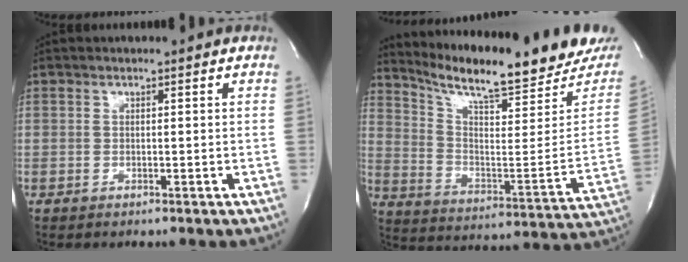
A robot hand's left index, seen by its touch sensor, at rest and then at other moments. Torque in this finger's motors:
{"motor_torque": [0.08, -0.08, 0.36, 0.11]}